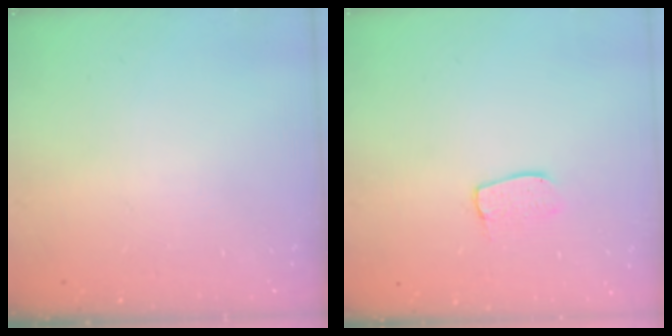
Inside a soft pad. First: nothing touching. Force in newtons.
{"total": 6.5, "press": 6.5, "slide": 0.4}